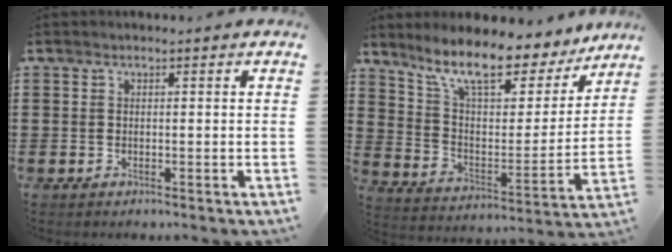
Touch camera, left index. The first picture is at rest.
{"total": 11.1, "force": [8.9, 2.6, 6.0], "torque": [-0.139, -0.056, 0.150]}